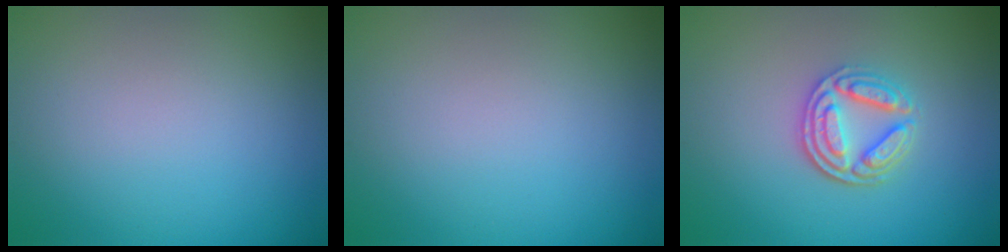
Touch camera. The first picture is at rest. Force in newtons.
{"total": 0.0}
{"total": 3.7, "press": 3.2, "slide": 1.8}